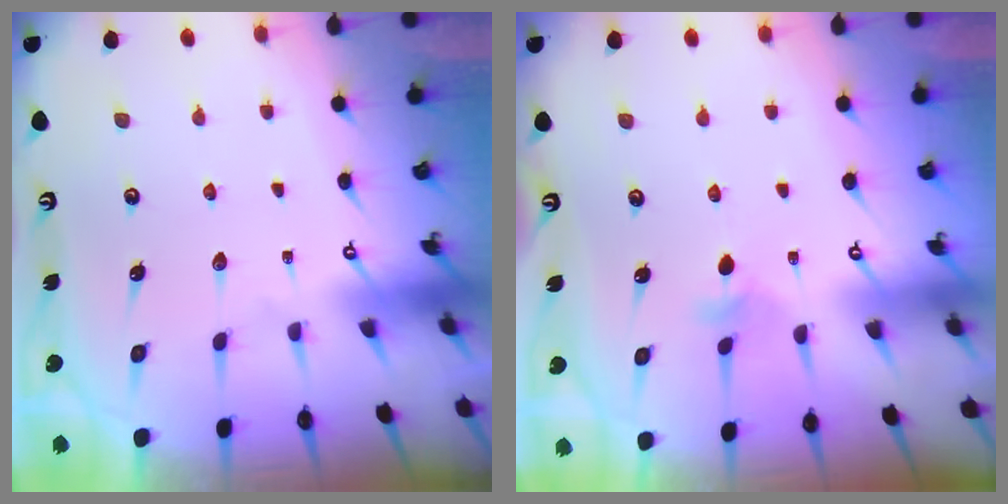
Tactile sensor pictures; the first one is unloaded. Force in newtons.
{"total": 3.8, "press": 3.7, "slide": 0.8}